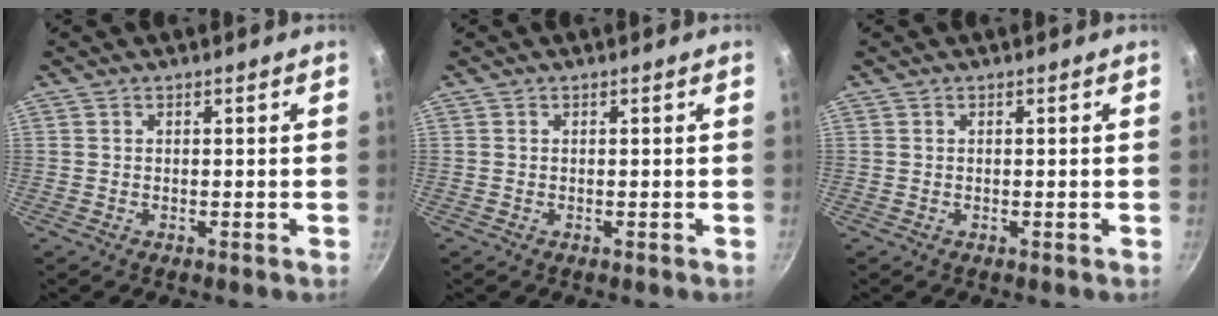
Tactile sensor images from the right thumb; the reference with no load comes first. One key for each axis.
{"total": 0.0}
{"total": 0.0}